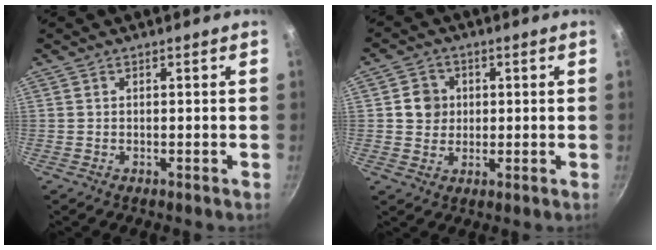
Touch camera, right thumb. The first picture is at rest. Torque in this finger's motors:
{"motor_torque": [0.48, 0.66, 0.30, -0.50, 0.00]}